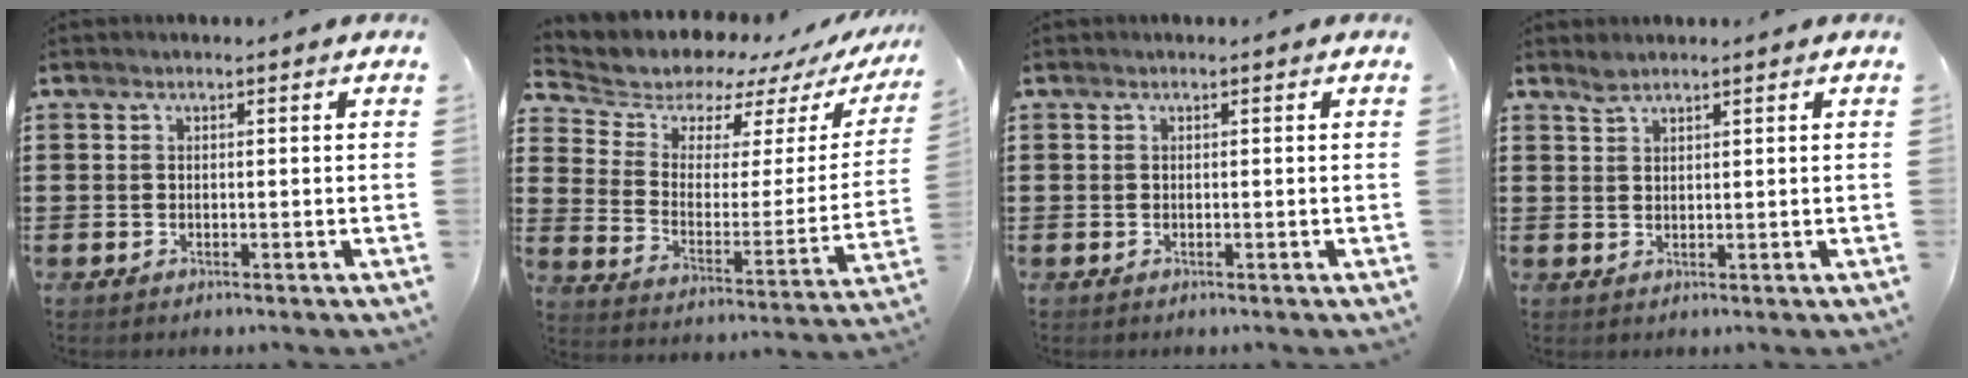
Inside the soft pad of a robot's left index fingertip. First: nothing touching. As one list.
[{"total": 7.6, "force": [7.2, 2.2, 0.8], "torque": [-0.047, -0.062, 0.121]}, {"total": 0.0}, {"total": 1.6, "force": [1.5, 0.3, 0.4], "torque": [-0.010, 0.000, 0.029]}]